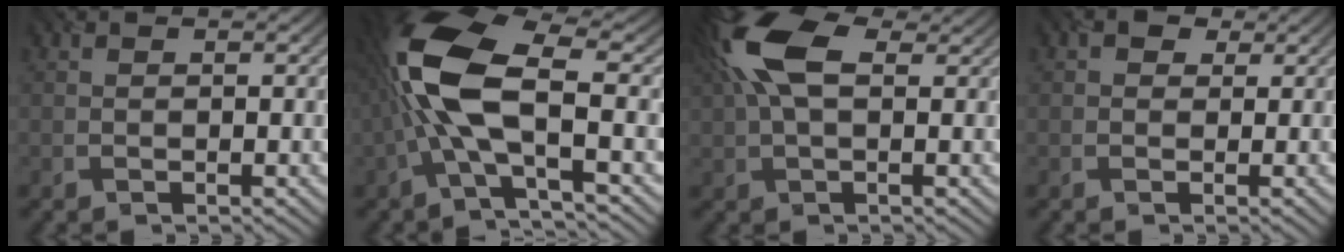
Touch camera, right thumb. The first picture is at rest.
{"total": 11.7, "force": [-1.1, 4.4, 10.8], "torque": [-0.249, 0.016, -0.034]}
{"total": 10.7, "force": [3.5, 5.4, 8.5], "torque": [-0.211, 0.022, 0.056]}
{"total": 1.7, "force": [0.7, 1.3, 1.0], "torque": [-0.017, 0.002, 0.007]}